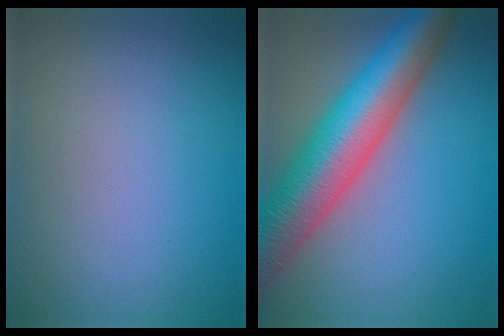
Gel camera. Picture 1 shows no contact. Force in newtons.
{"total": 11.3, "press": 11.3, "slide": 0.6}